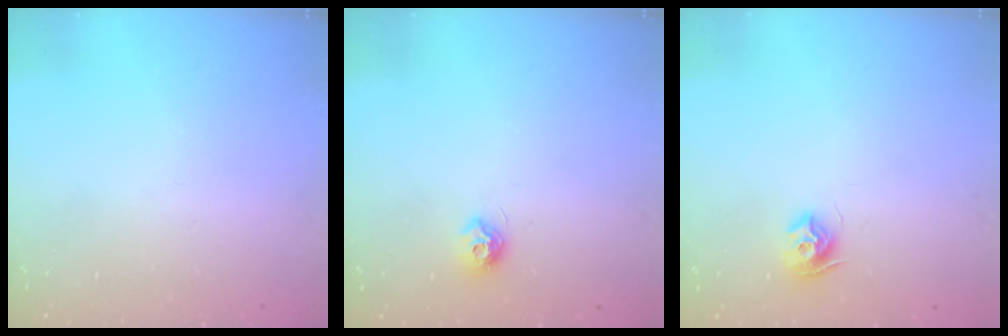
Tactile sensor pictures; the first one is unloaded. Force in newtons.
{"total": 7.2, "press": 7.2, "slide": 0.5}
{"total": 8.1, "press": 8.1, "slide": 0.1}